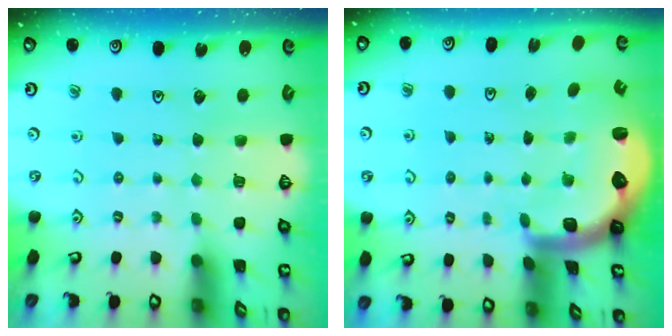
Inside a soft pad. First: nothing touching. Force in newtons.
{"total": 2.9, "press": 2.6, "slide": 1.4}